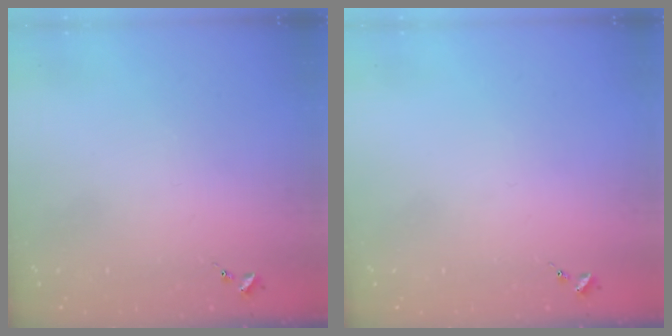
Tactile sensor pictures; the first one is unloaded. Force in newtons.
{"total": 0.0}